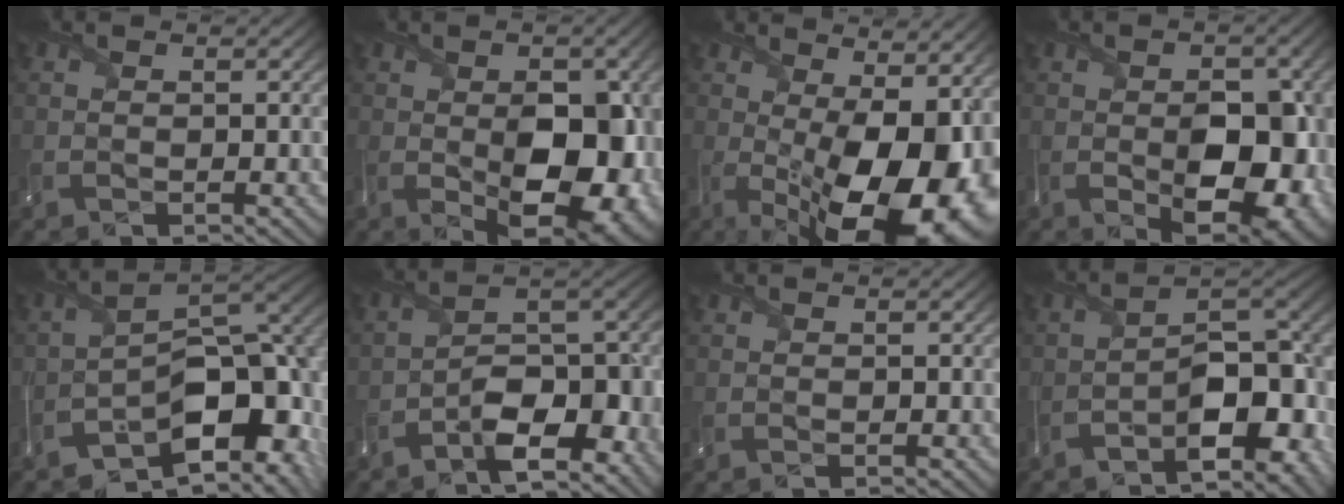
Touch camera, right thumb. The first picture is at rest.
{"total": 13.9, "force": [-1.6, 8.1, 11.2], "torque": [-0.144, -0.035, 0.002]}
{"total": 19.2, "force": [-2.6, 9.1, 16.7], "torque": [-0.211, -0.028, -0.015]}
{"total": 11.5, "force": [-1.7, 6.9, 9.0], "torque": [-0.128, -0.034, -0.006]}
{"total": 12.4, "force": [-6.1, 5.9, 9.1], "torque": [-0.129, -0.012, -0.110]}
{"total": 11.3, "force": [-5.9, 4.7, 8.5], "torque": [-0.130, -0.013, -0.102]}
{"total": 0.0}
{"total": 12.1, "force": [-5.2, 5.3, 9.6], "torque": [-0.141, -0.011, -0.088]}